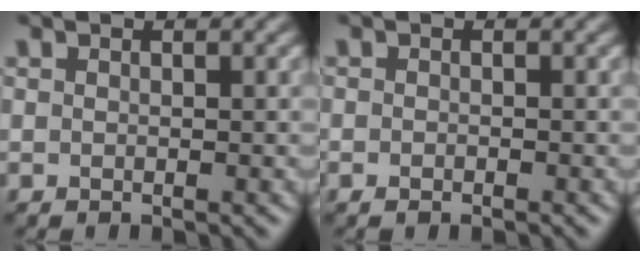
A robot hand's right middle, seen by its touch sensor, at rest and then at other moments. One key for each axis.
{"total": 0.8, "fx": -0.5, "fy": 0.3, "fz": 0.6, "tx": -0.009, "ty": -0.002, "tz": -0.008}